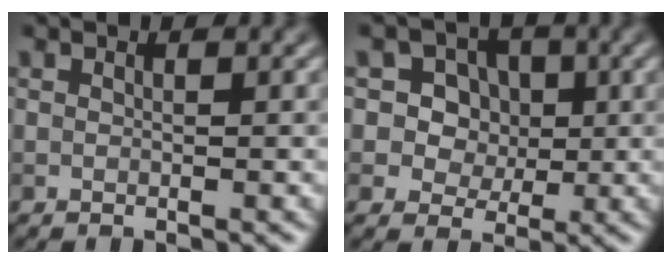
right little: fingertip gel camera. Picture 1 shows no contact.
{"total": 7.5, "force": [2.5, 6.4, 2.9], "torque": [-0.047, 0.020, 0.029]}